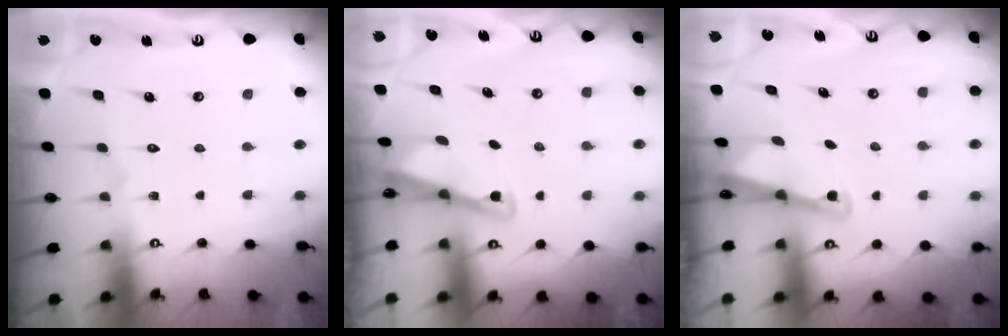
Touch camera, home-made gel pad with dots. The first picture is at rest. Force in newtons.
{"total": 2.9, "press": 2.9, "slide": 0.4}
{"total": 2.2, "press": 2.2, "slide": 0.3}